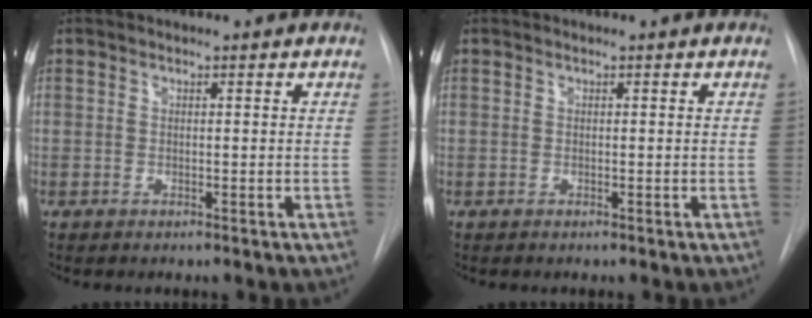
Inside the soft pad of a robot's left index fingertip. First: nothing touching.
{"total": 0.0}